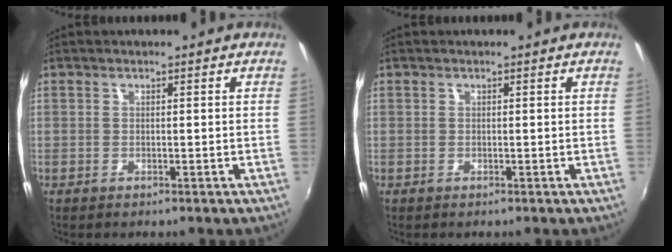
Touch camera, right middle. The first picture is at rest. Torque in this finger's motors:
{"motor_torque": [-0.01, -0.01, 0.00, 0.00]}